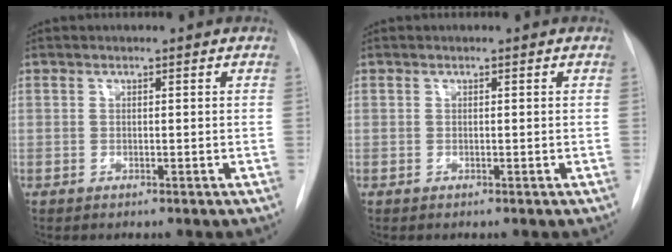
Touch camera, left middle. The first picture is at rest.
{"total": 0.0}